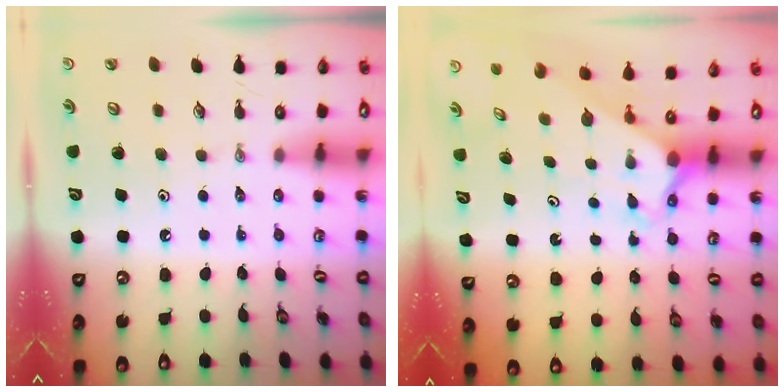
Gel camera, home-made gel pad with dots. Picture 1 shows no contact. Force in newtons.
{"total": 2.7, "press": 2.7, "slide": 0.1}